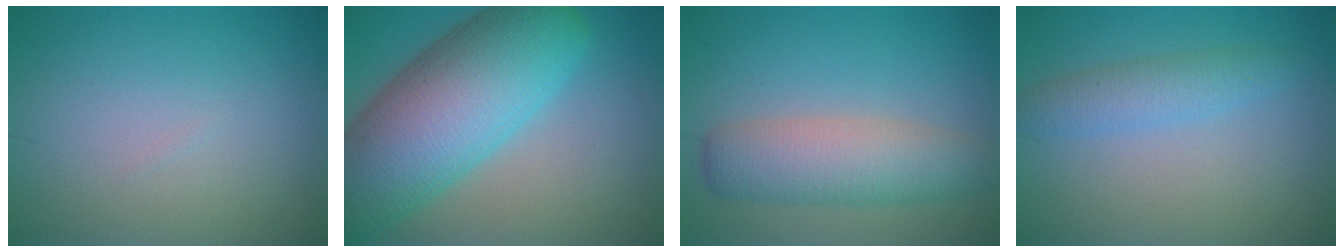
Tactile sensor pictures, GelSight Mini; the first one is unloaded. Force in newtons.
{"total": 13.7, "press": 13.7, "slide": 0.6}
{"total": 5.5, "press": 5.5, "slide": 0.2}
{"total": 2.6, "press": 2.6, "slide": 0.2}